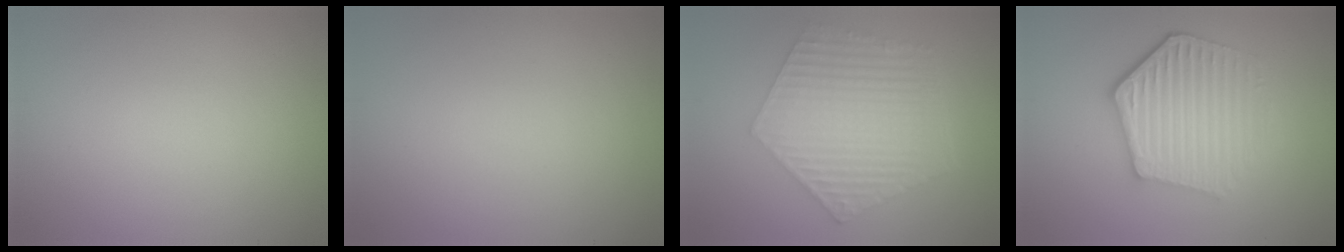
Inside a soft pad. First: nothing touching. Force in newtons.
{"total": 0.0}
{"total": 6.6, "press": 4.7, "slide": 4.6}
{"total": 5.6, "press": 4.4, "slide": 3.4}